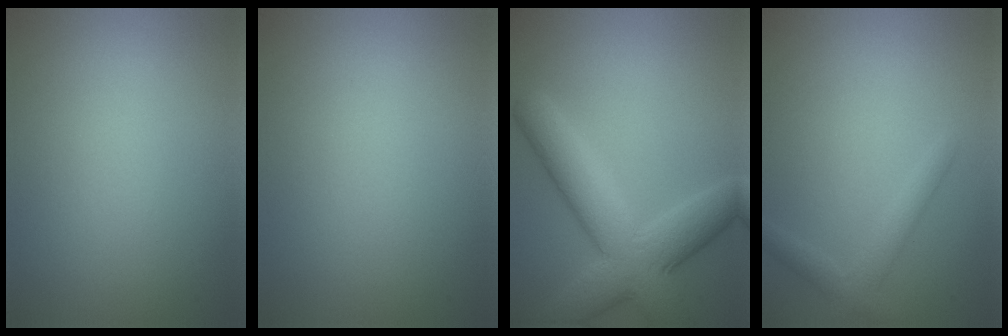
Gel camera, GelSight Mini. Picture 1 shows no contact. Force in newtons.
{"total": 0.0}
{"total": 7.7, "press": 7.7, "slide": 0.2}
{"total": 2.1, "press": 2.1, "slide": 0.1}